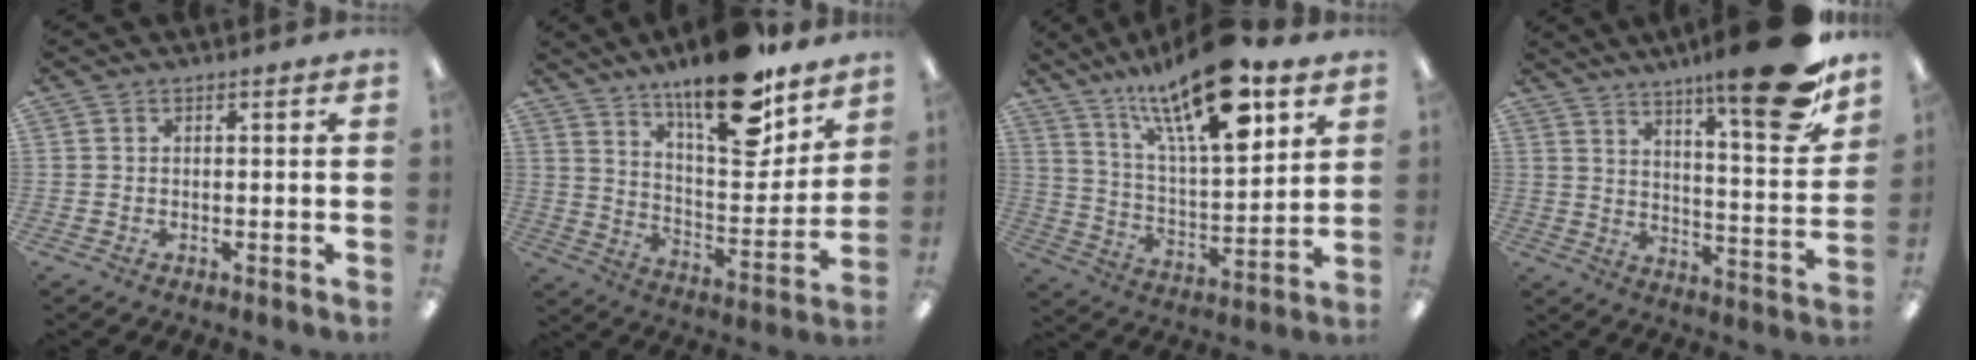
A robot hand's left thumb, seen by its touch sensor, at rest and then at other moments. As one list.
[{"total": 20.9, "force": [15.5, 6.6, 12.2], "torque": [-0.177, -0.107, 0.257]}, {"total": 22.4, "force": [14.4, 7.5, 15.3], "torque": [-0.260, -0.074, 0.240]}, {"total": 19.6, "force": [13.5, 3.6, 13.7], "torque": [-0.192, -0.096, 0.210]}]